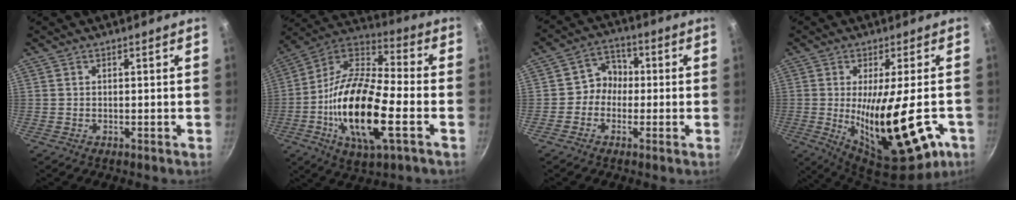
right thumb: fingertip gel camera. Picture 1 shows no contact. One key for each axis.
{"total": 22.5, "fx": -5.5, "fy": 8.5, "fz": 20.1, "tx": -0.381, "ty": 0.024, "tz": -0.122}
{"total": 5.6, "fx": -0.7, "fy": 5.0, "fz": 2.3, "tx": 0.002, "ty": 0.019, "tz": -0.027}
{"total": 20.7, "fx": -5.0, "fy": 6.9, "fz": 18.9, "tx": -0.273, "ty": -0.016, "tz": -0.055}